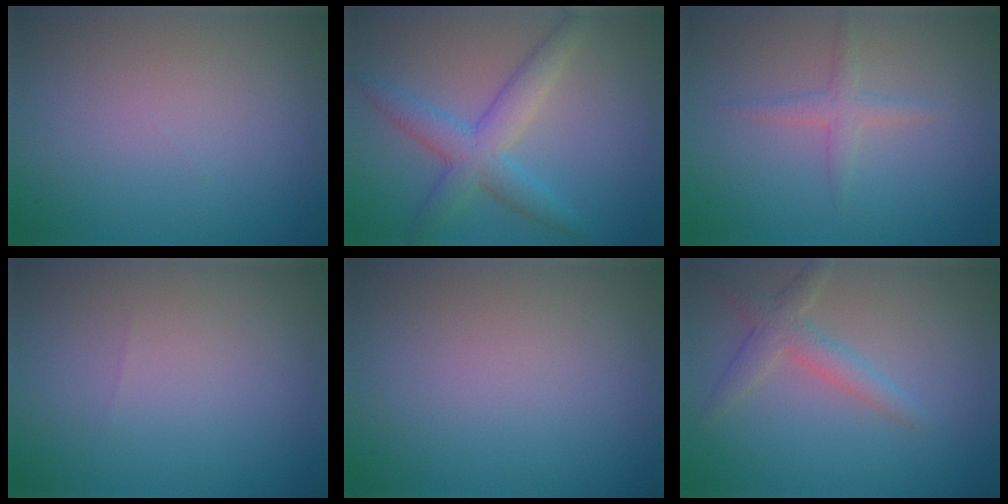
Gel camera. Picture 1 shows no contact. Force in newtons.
{"total": 4.4, "press": 4.4, "slide": 0.0}
{"total": 1.6, "press": 1.6, "slide": 0.0}
{"total": 0.0}
{"total": 0.0}
{"total": 2.5, "press": 2.5, "slide": 0.1}